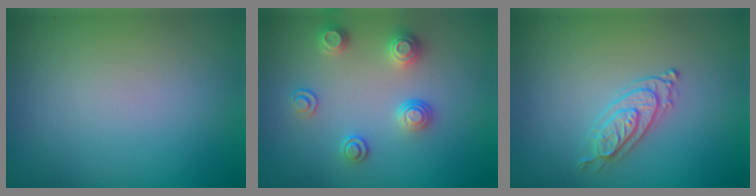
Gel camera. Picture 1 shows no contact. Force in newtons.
{"total": 2.6, "press": 2.6, "slide": 0.6}
{"total": 2.3, "press": 2.1, "slide": 0.9}